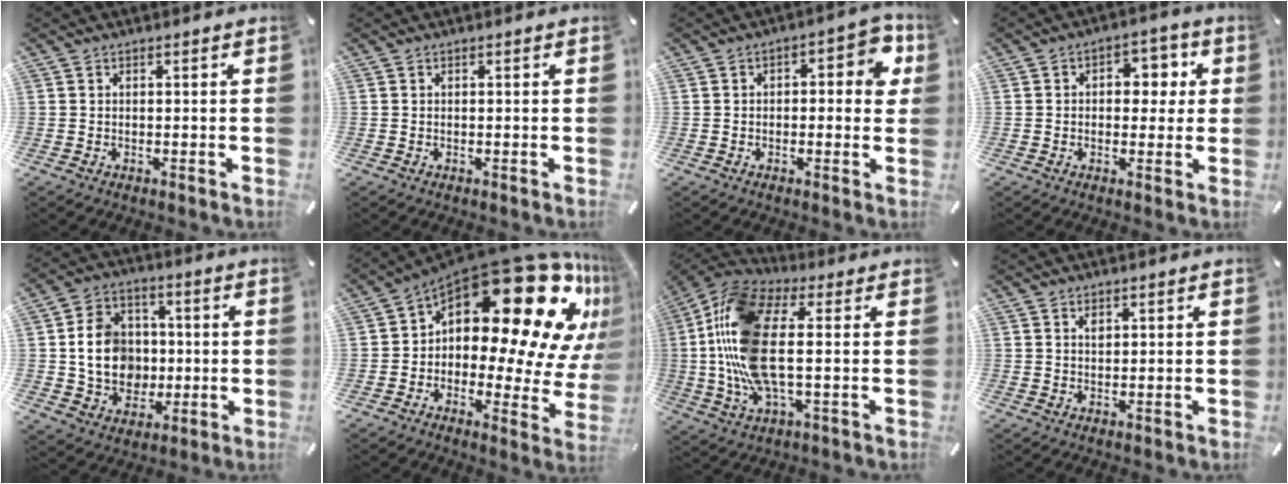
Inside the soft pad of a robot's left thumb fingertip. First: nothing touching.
{"total": 0.0}
{"total": 7.5, "force": [0.8, 4.0, 6.3], "torque": [-0.079, 0.002, 0.006]}
{"total": 6.6, "force": [0.5, 4.9, 4.4], "torque": [-0.043, 0.001, -0.004]}
{"total": 12.1, "force": [0.0, 10.6, 5.9], "torque": [-0.106, 0.011, 0.007]}
{"total": 27.5, "force": [13.5, 12.6, 20.3], "torque": [-0.281, -0.127, 0.236]}
{"total": 18.9, "force": [1.0, 8.8, 16.8], "torque": [-0.368, -0.014, 0.016]}
{"total": 1.2, "force": [0.7, 0.6, 0.7], "torque": [-0.016, 0.000, 0.013]}